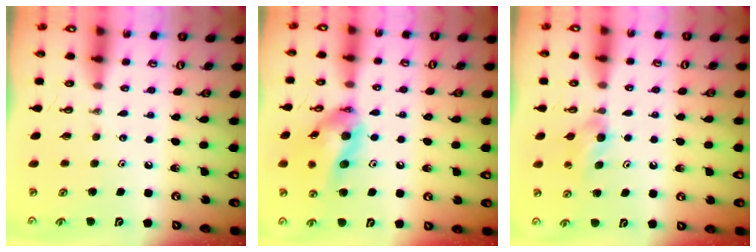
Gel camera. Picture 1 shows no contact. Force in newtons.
{"total": 15.0, "press": 14.1, "slide": 5.0}
{"total": 4.6, "press": 4.6, "slide": 0.8}